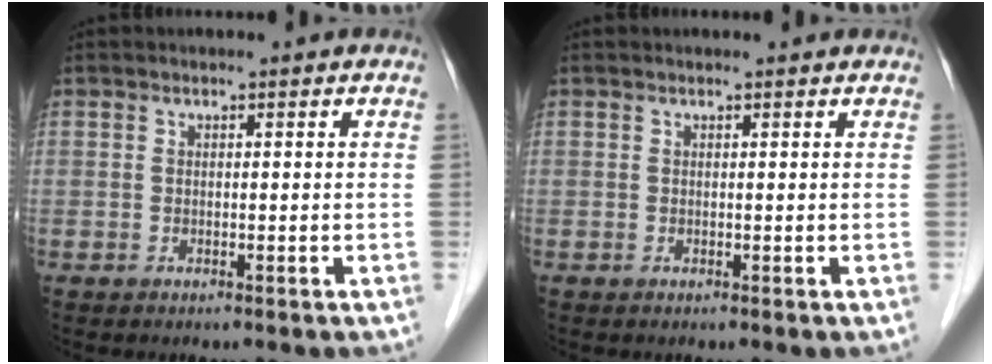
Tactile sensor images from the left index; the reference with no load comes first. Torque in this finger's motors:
{"motor_torque": [-0.24, -0.22, 0.02, -0.01]}